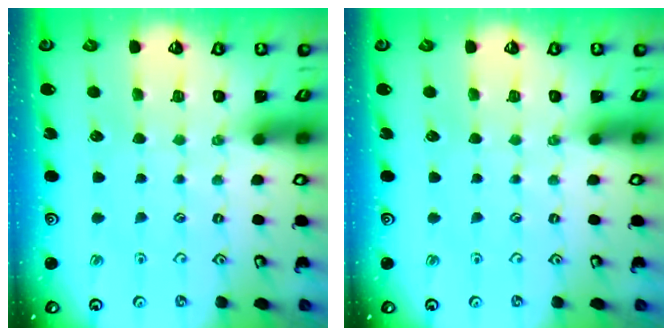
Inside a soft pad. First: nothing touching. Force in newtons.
{"total": 0.0}